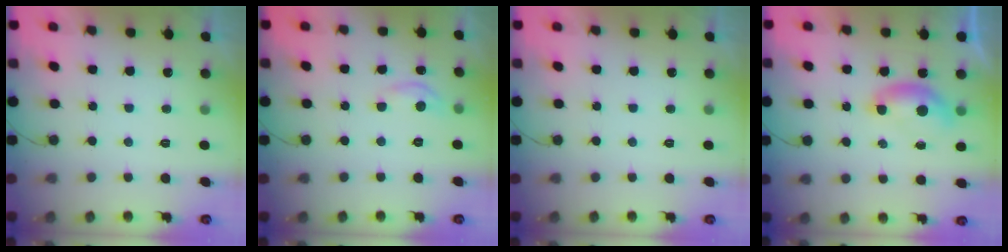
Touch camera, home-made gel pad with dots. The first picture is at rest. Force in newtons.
{"total": 5.6, "press": 5.5, "slide": 0.6}
{"total": 0.0}
{"total": 7.0, "press": 6.9, "slide": 0.8}